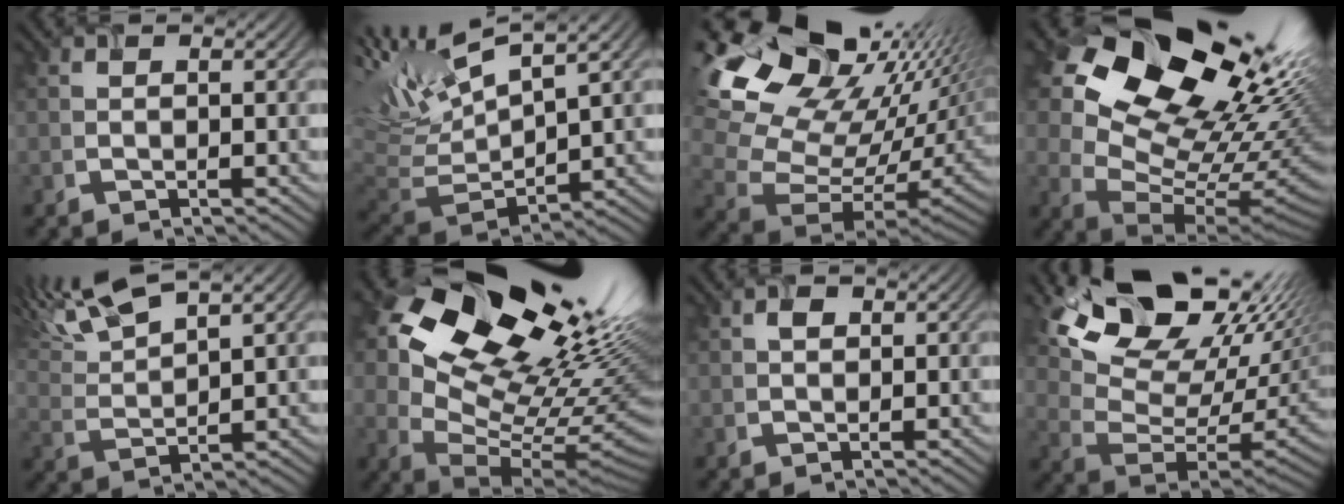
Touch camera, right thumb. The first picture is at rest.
{"total": 14.0, "force": [6.2, 5.0, 11.6], "torque": [-0.269, 0.016, 0.117]}
{"total": 19.0, "force": [10.1, 10.8, 12.0], "torque": [-0.243, 0.033, 0.196]}
{"total": 20.6, "force": [8.5, 13.7, 12.8], "torque": [-0.245, 0.016, 0.176]}
{"total": 9.3, "force": [6.7, 2.2, 6.0], "torque": [-0.139, 0.030, 0.131]}
{"total": 20.1, "force": [10.6, 10.9, 13.2], "torque": [-0.228, 0.016, 0.188]}
{"total": 1.1, "force": [0.5, 0.7, 0.7], "torque": [-0.014, 0.003, 0.007]}
{"total": 18.3, "force": [11.4, 9.6, 10.6], "torque": [-0.202, 0.006, 0.194]}